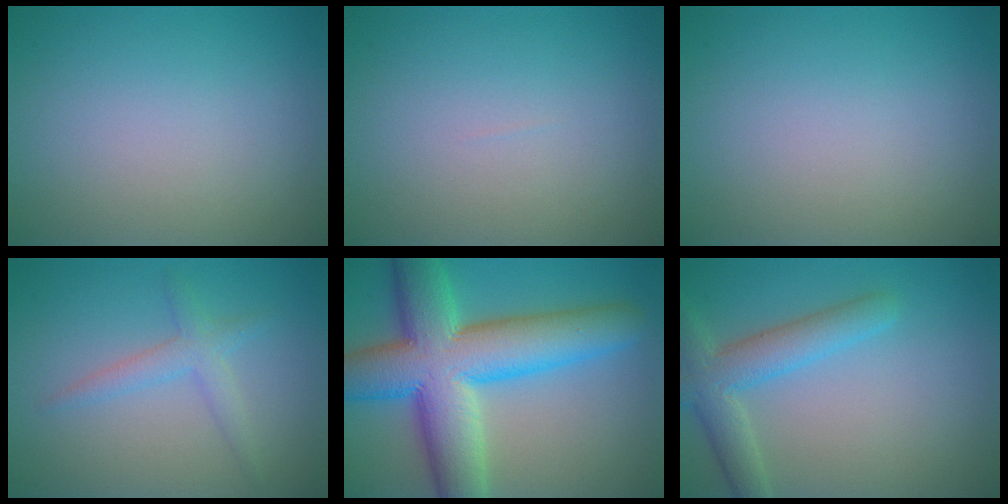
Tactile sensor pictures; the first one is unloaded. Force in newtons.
{"total": 0.0}
{"total": 0.0}
{"total": 2.2, "press": 2.2, "slide": 0.2}
{"total": 13.0, "press": 12.9, "slide": 0.6}
{"total": 4.4, "press": 4.4, "slide": 0.2}